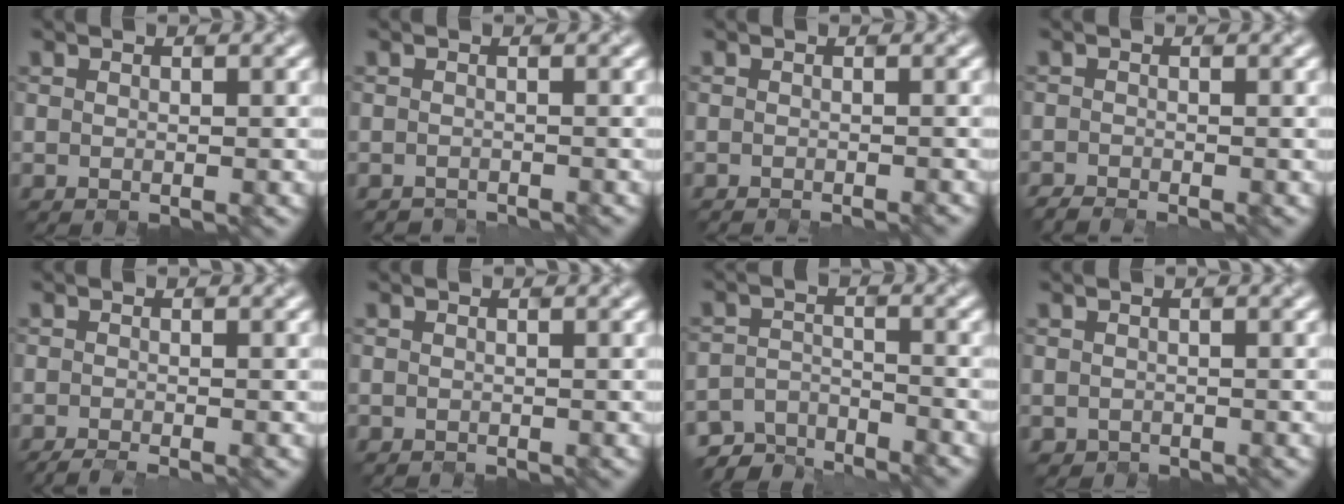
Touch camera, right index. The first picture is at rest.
{"total": 0.9, "force": [-0.6, -0.2, -0.6], "torque": [0.010, -0.008, -0.022]}
{"total": 0.6, "force": [-0.3, 0.4, 0.4], "torque": [0.009, 0.000, -0.014]}
{"total": 0.8, "force": [-0.8, 0.1, 0.2], "torque": [0.003, -0.007, -0.018]}
{"total": 1.7, "force": [-0.5, 0.8, 1.4], "torque": [-0.001, -0.002, -0.010]}
{"total": 0.6, "force": [0.2, -0.1, -0.5], "torque": [0.006, -0.002, 0.002]}
{"total": 4.8, "force": [-4.7, 0.8, -0.2], "torque": [0.001, -0.010, -0.089]}
{"total": 0.7, "force": [-0.1, 0.1, -0.7], "torque": [0.008, -0.003, 0.004]}